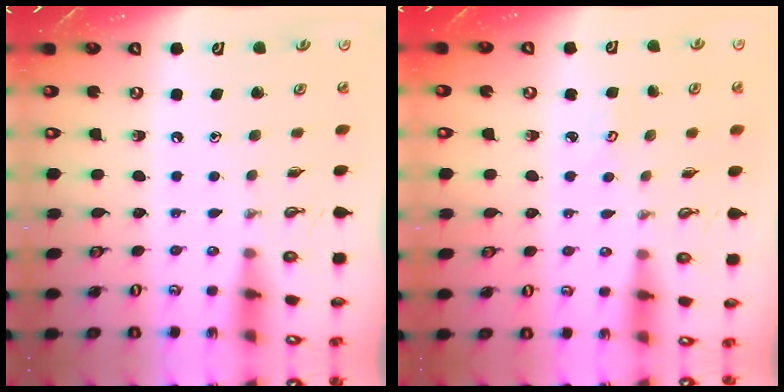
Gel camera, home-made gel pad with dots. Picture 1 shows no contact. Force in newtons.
{"total": 2.8, "press": 2.8, "slide": 0.3}